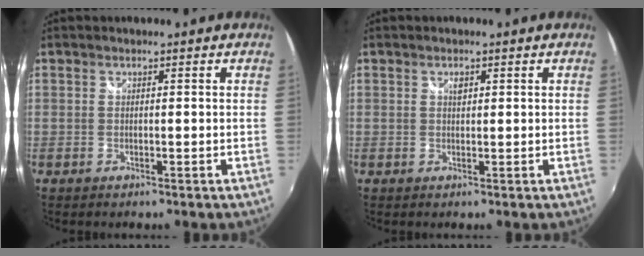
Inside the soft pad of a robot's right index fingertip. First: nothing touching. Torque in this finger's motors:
{"motor_torque": [0.00, 0.02, 0.01, 0.02]}